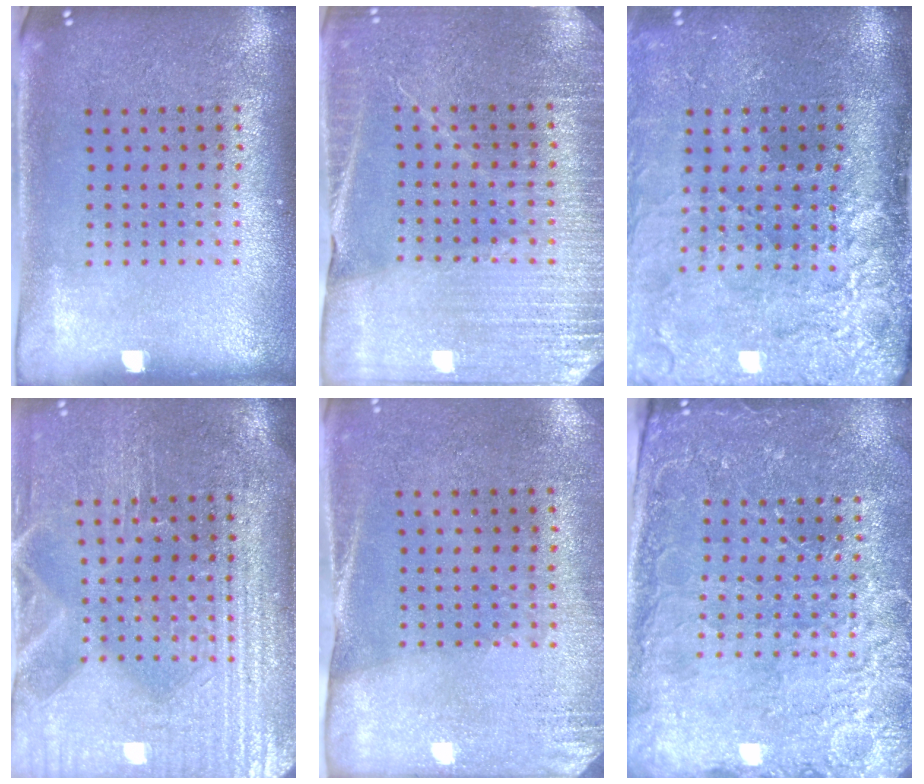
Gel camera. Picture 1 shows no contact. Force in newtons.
{"total": 3.3, "press": 3.2, "slide": 0.6}
{"total": 4.6, "press": 3.7, "slide": 2.8}
{"total": 4.2, "press": 3.9, "slide": 1.5}
{"total": 2.7, "press": 2.3, "slide": 1.3}
{"total": 3.1, "press": 3.1, "slide": 0.5}